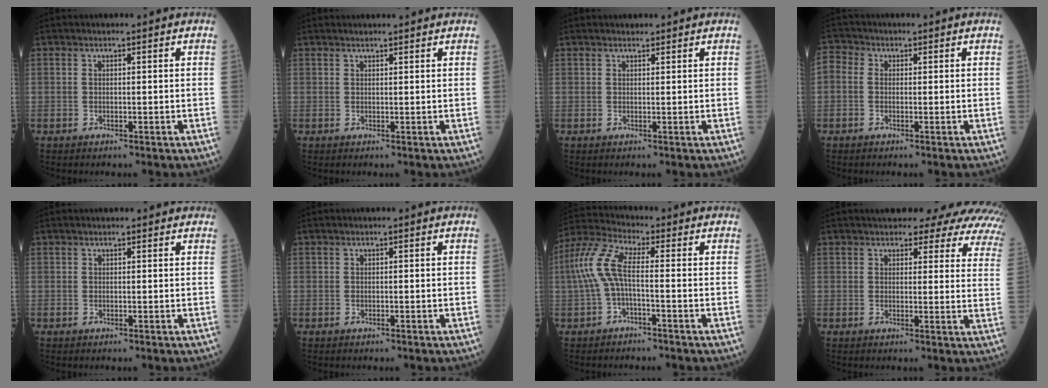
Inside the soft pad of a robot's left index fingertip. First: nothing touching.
{"total": 1.8, "force": [1.8, 0.3, 0.3], "torque": [-0.012, 0.012, 0.025]}
{"total": 0.8, "force": [0.8, 0.4, 0.0], "torque": [-0.012, 0.002, 0.012]}
{"total": 3.0, "force": [0.3, 2.4, 1.8], "torque": [-0.051, 0.016, -0.004]}
{"total": 1.8, "force": [1.6, 0.8, 0.3], "torque": [-0.006, 0.008, 0.011]}
{"total": 0.0}
{"total": 6.8, "force": [-0.7, 1.3, 6.7], "torque": [-0.164, 0.028, -0.019]}
{"total": 18.4, "force": [16.7, 4.8, 5.9], "torque": [-0.063, -0.039, 0.168]}